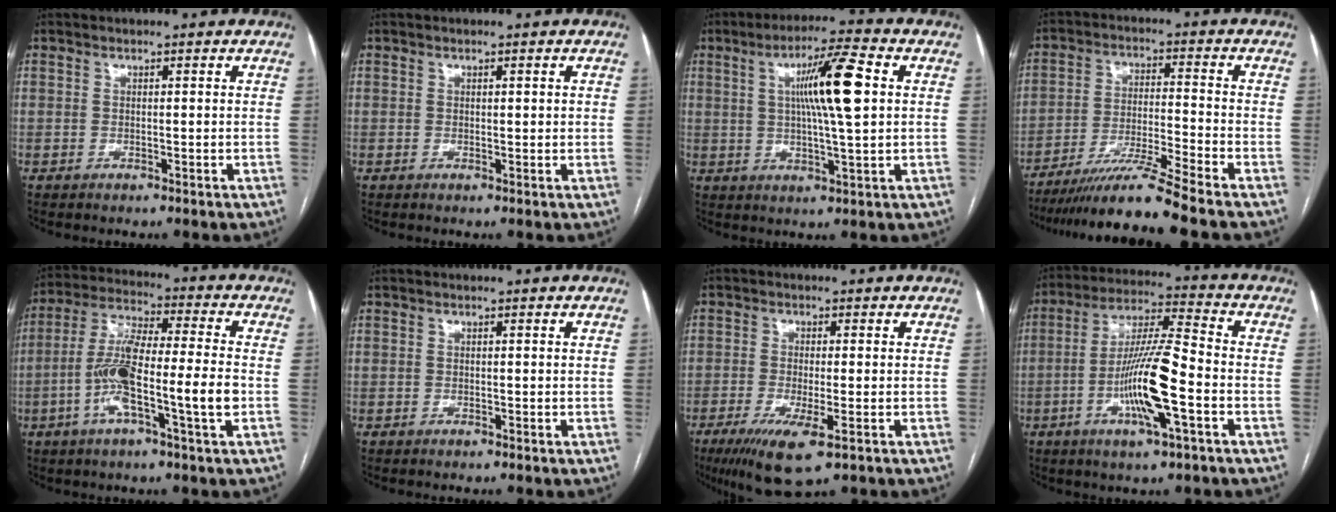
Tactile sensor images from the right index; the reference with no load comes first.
{"total": 0.9, "force": [0.3, 0.3, 0.8], "torque": [-0.010, 0.001, 0.003]}
{"total": 11.3, "force": [2.3, 0.3, 11.0], "torque": [-0.190, 0.010, 0.037]}
{"total": 11.8, "force": [-10.0, -2.3, 6.0], "torque": [-0.101, -0.023, -0.175]}
{"total": 13.1, "force": [-3.5, 0.6, 12.6], "torque": [-0.243, 0.010, -0.070]}
{"total": 0.0}
{"total": 8.2, "force": [-4.3, 1.3, 6.8], "torque": [-0.124, -0.024, -0.069]}
{"total": 13.1, "force": [-4.0, 0.9, 12.5], "torque": [-0.237, 0.001, -0.075]}